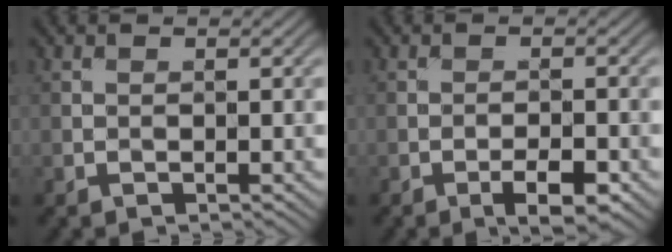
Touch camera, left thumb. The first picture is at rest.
{"total": 3.7, "force": [-2.0, 1.0, 2.9], "torque": [-0.048, 0.003, -0.031]}